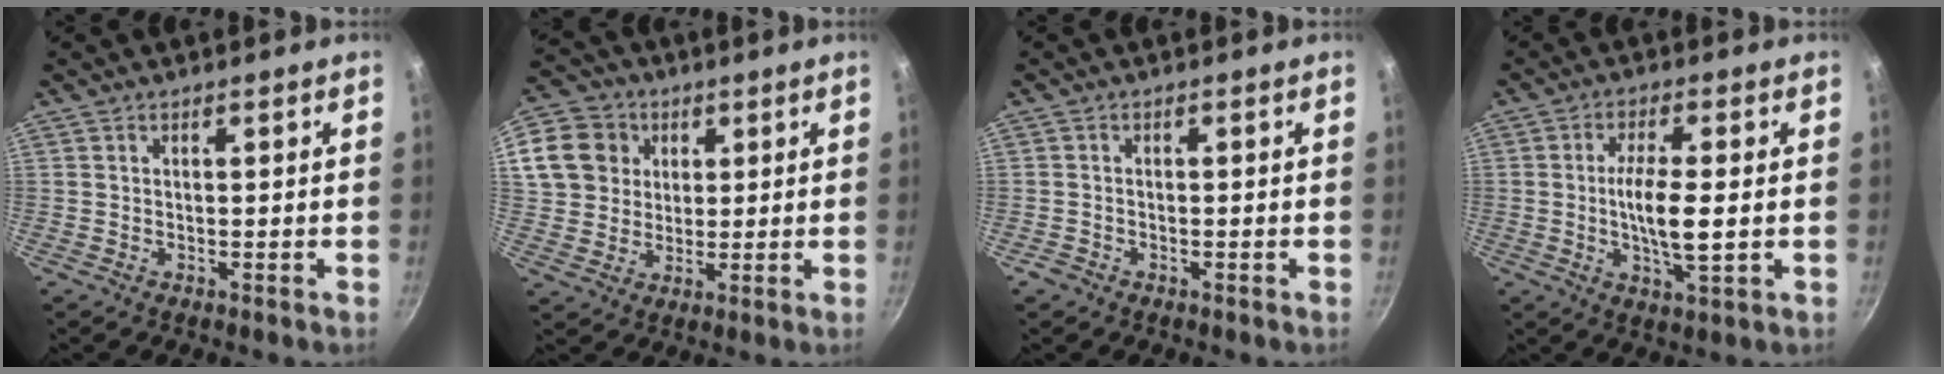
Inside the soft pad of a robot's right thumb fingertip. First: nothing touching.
{"total": 13.3, "force": [4.1, 11.3, 5.5], "torque": [-0.099, 0.013, 0.070]}
{"total": 1.5, "force": [-1.0, 1.1, 0.3], "torque": [-0.012, 0.010, -0.014]}
{"total": 8.4, "force": [-0.4, 2.3, 8.1], "torque": [-0.158, -0.002, -0.008]}